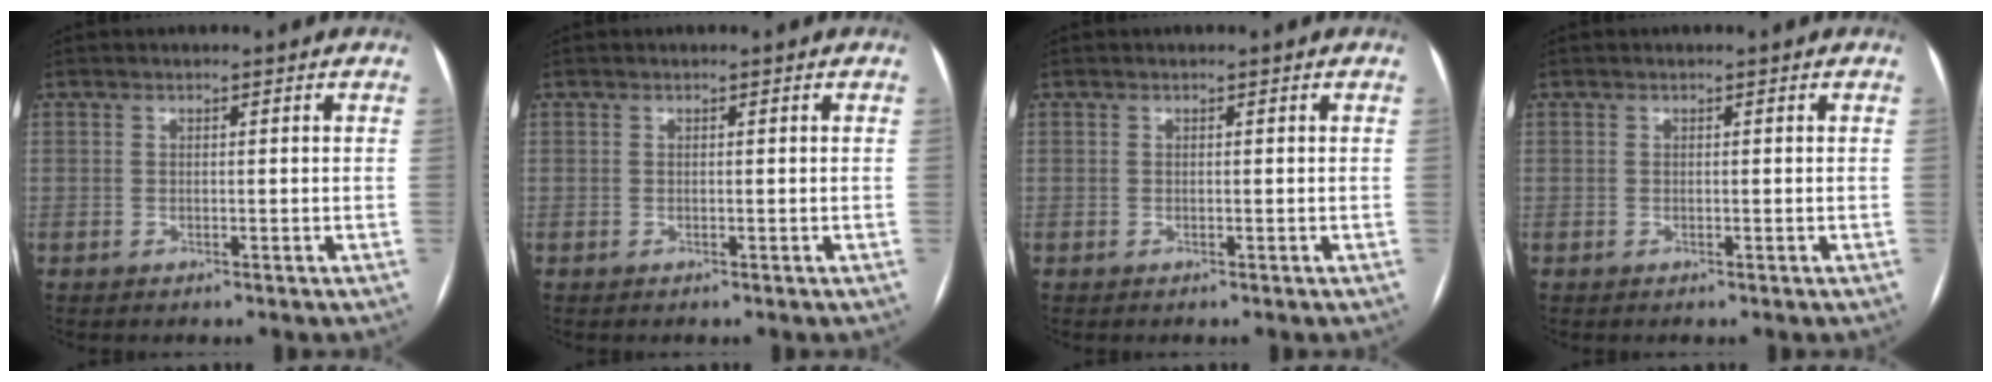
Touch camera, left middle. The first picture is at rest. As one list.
[{"total": 0.0}, {"total": 0.0}, {"total": 0.0}]